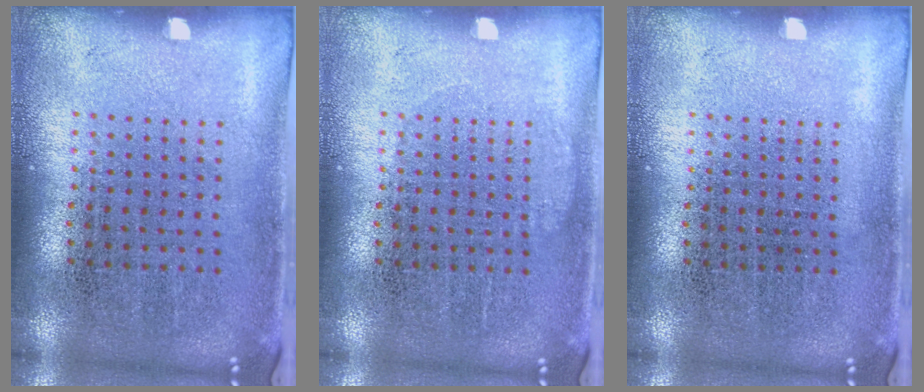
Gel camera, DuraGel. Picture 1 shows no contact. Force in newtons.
{"total": 0.6, "press": 0.5, "slide": 0.1}
{"total": 0.0}